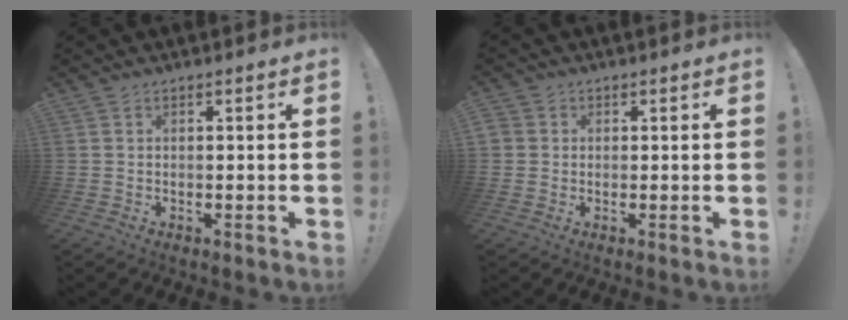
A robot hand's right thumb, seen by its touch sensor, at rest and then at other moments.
{"total": 1.9, "force": [0.1, 1.8, 0.6], "torque": [-0.020, 0.007, 0.003]}